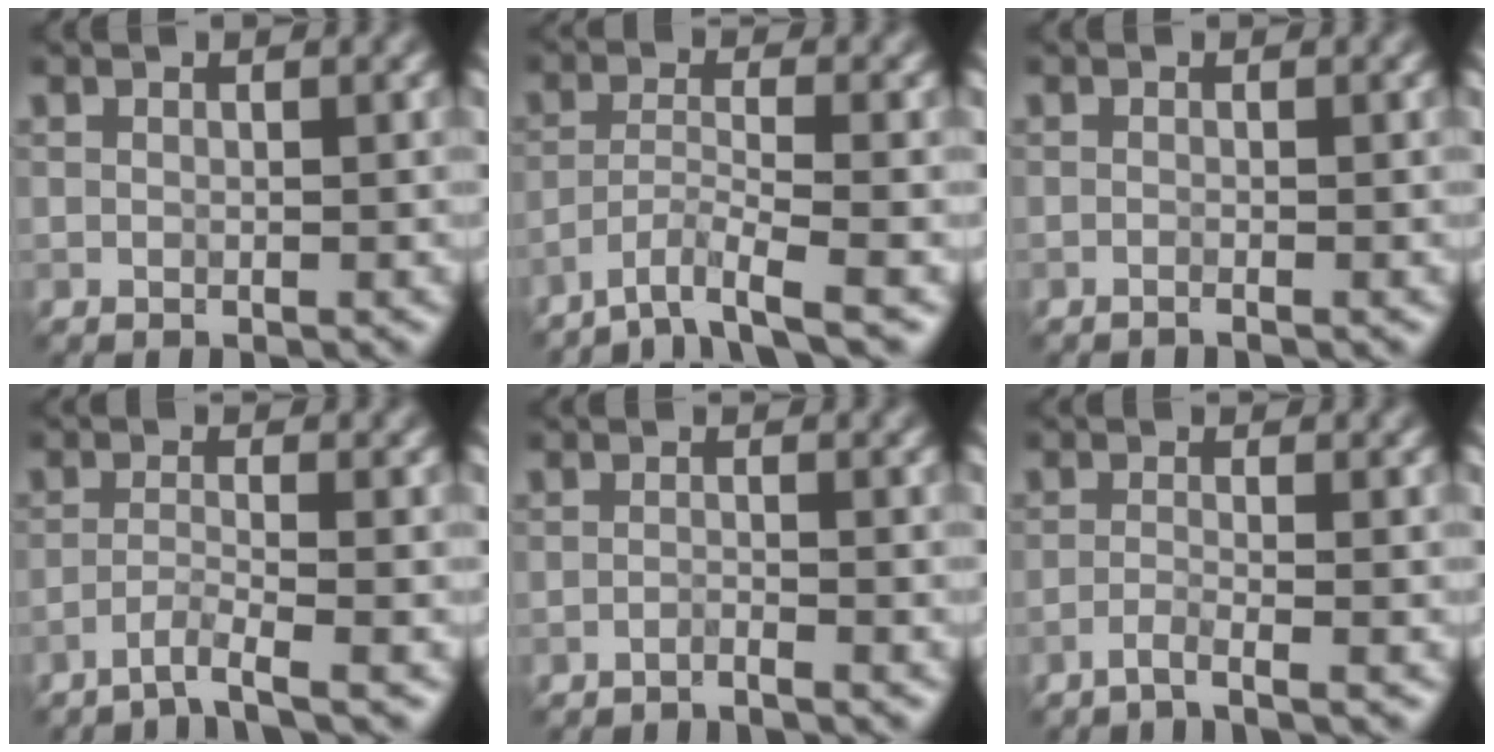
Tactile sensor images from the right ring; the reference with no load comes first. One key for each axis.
{"total": 4.2, "fx": -3.1, "fy": 0.5, "fz": 2.8, "tx": -0.048, "ty": 0.001, "tz": -0.069}
{"total": 0.6, "fx": -0.4, "fy": 0.0, "fz": 0.5, "tx": -0.008, "ty": -0.003, "tz": -0.012}
{"total": 2.4, "fx": -1.7, "fy": 0.1, "fz": 1.7, "tx": -0.027, "ty": 0.002, "tz": -0.047}
{"total": 1.1, "fx": -1.0, "fy": 0.1, "fz": 0.5, "tx": -0.005, "ty": -0.003, "tz": -0.026}
{"total": 1.8, "fx": -1.3, "fy": 0.2, "fz": 1.3, "tx": -0.018, "ty": 0.001, "tz": -0.040}